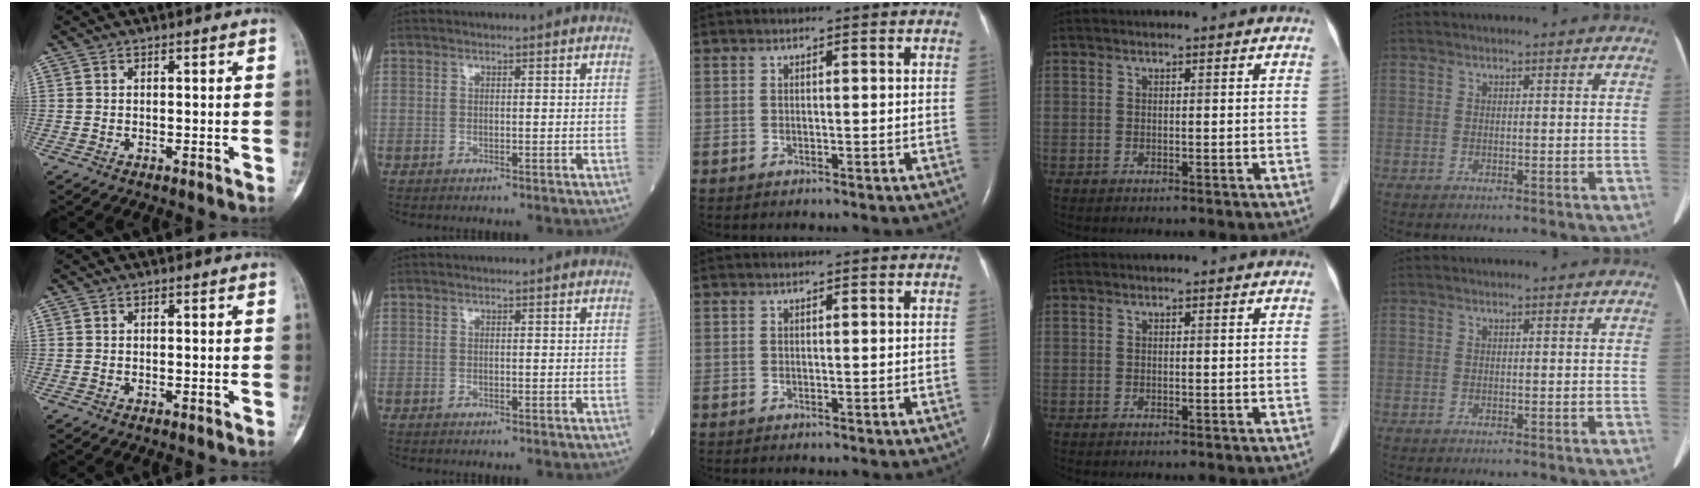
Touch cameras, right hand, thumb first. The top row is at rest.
{}